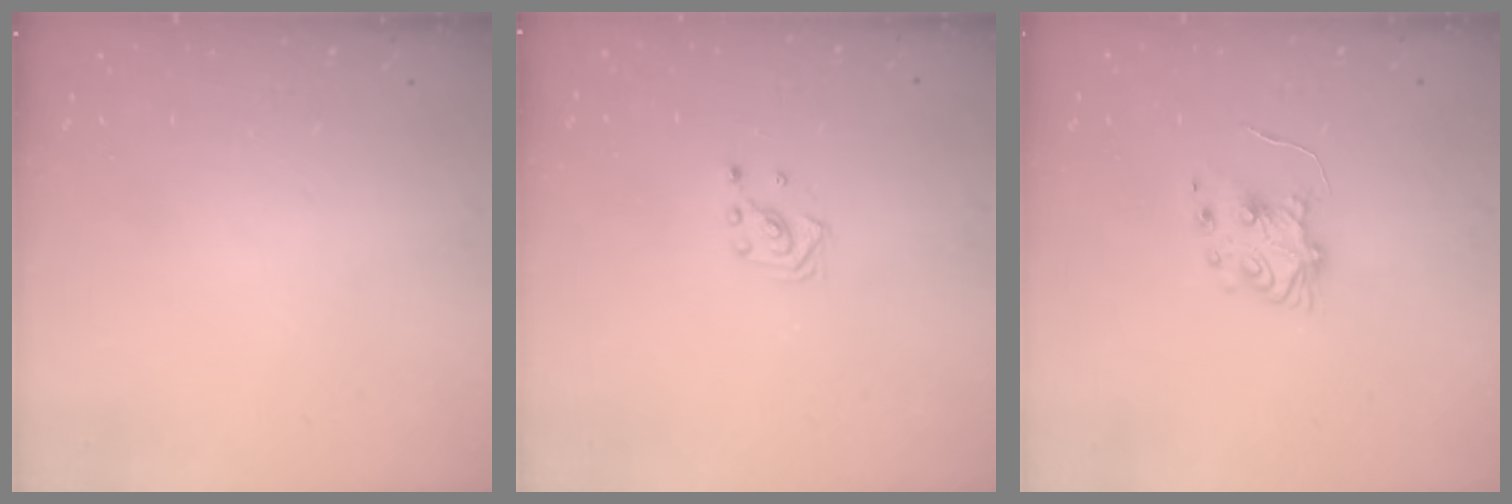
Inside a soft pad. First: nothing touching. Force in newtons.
{"total": 2.6, "press": 2.6, "slide": 0.3}
{"total": 6.4, "press": 6.4, "slide": 0.4}